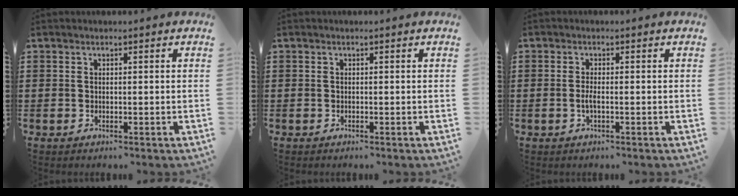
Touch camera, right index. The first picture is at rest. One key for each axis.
{"total": 0.0}
{"total": 1.7, "fx": -0.7, "fy": 0.1, "fz": 1.5, "tx": -0.037, "ty": -0.006, "tz": -0.014}